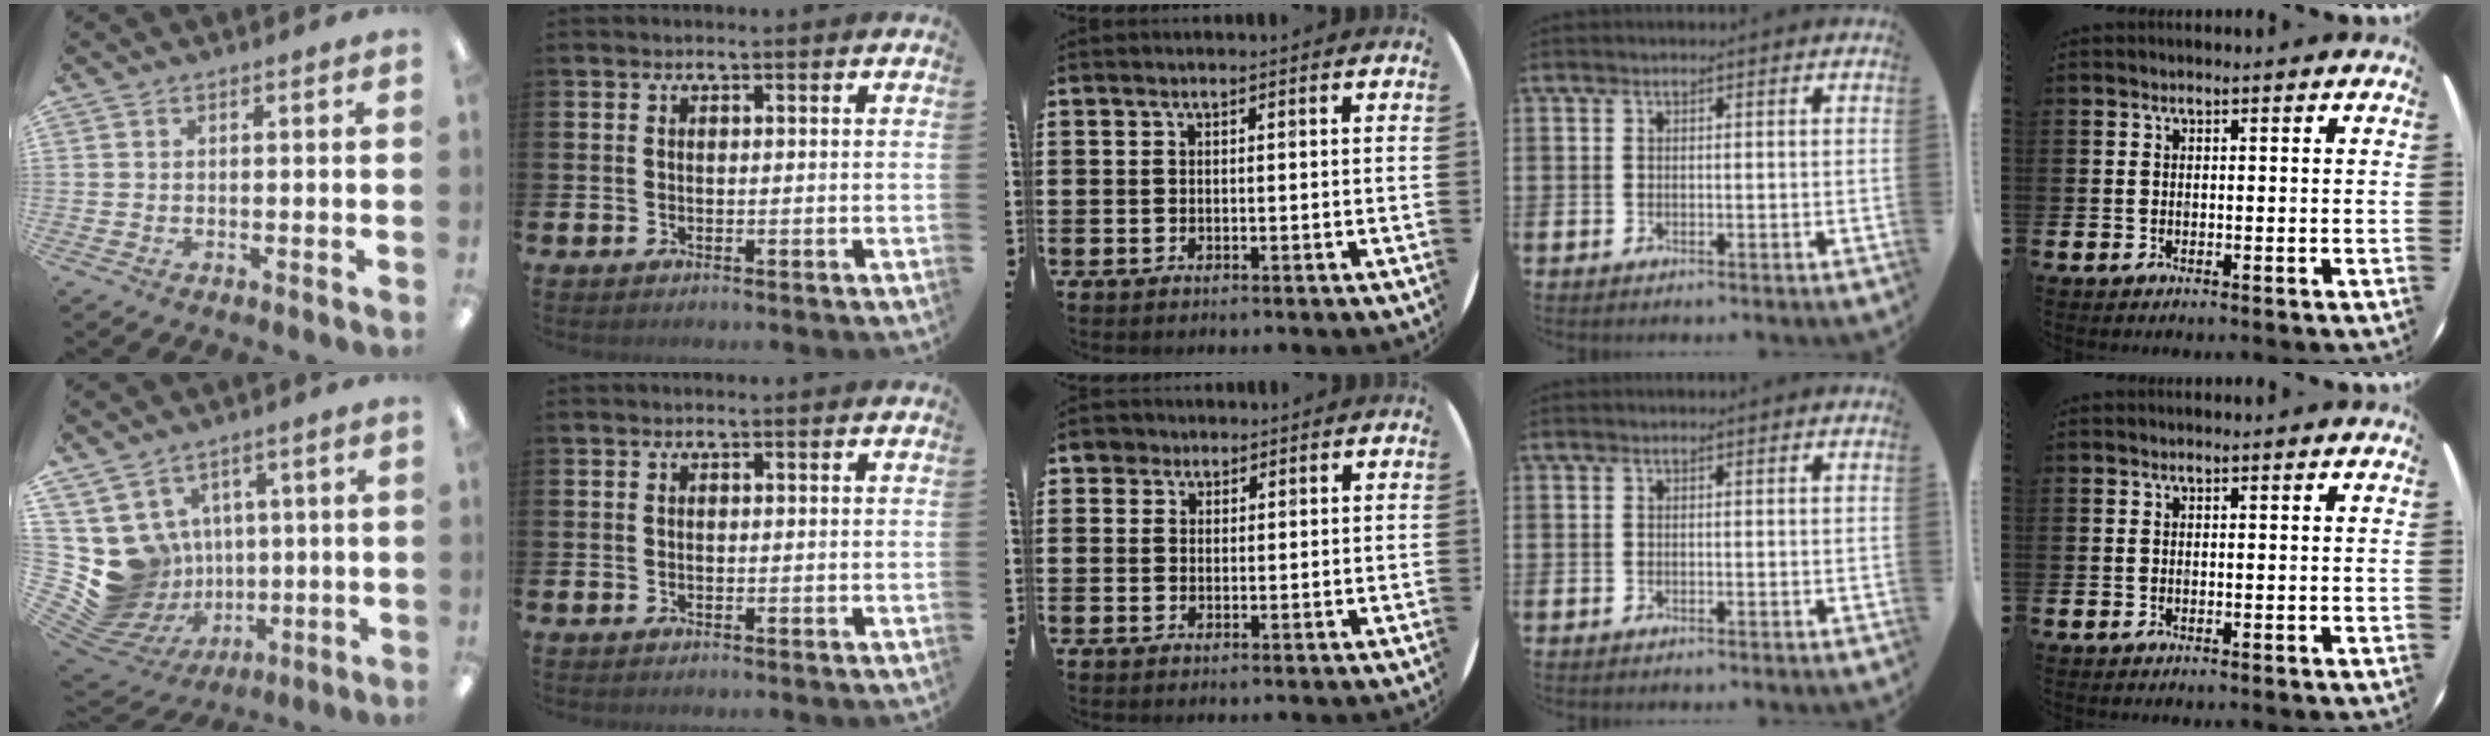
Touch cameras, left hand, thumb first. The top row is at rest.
{"thumb": {"total": 12.2, "force": [1.0, 11.8, 2.9], "torque": [-0.094, -0.032, 0.049]}, "middle": {"total": 2.3, "force": [1.8, 1.5, 0.3], "torque": [-0.004, 0.005, 0.033]}}